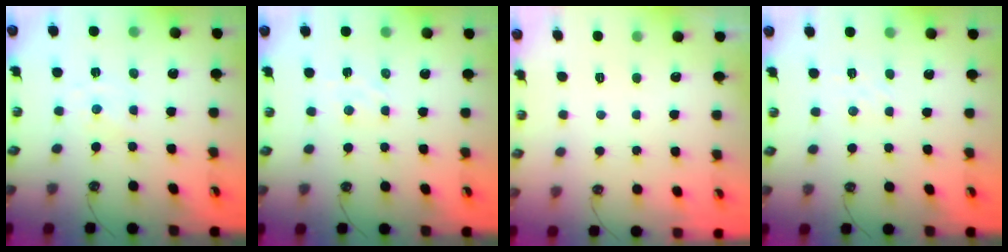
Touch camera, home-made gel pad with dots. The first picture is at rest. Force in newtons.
{"total": 2.5, "press": 2.4, "slide": 0.4}
{"total": 0.0}
{"total": 2.2, "press": 2.1, "slide": 0.5}